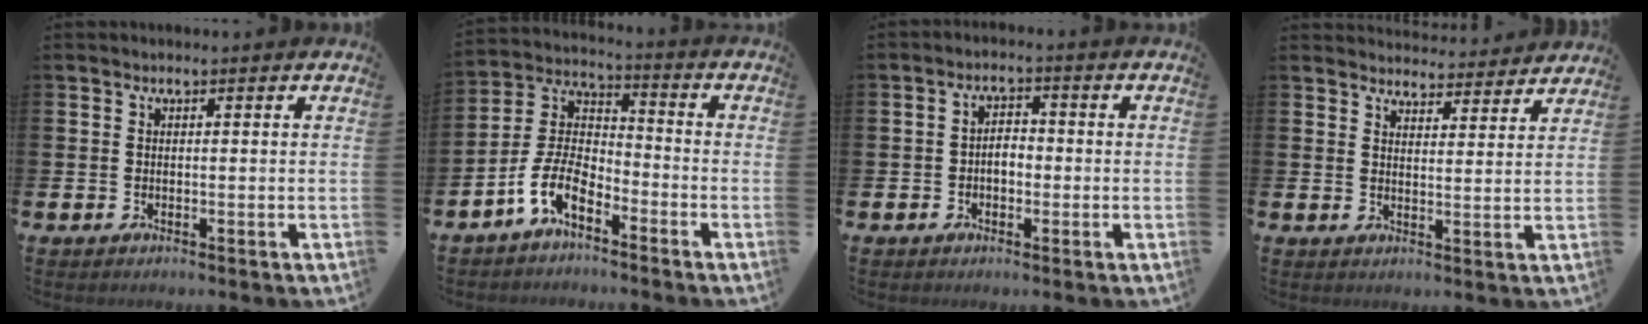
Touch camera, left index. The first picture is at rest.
{"total": 7.4, "force": [-5.2, 3.0, 4.2], "torque": [-0.117, -0.007, -0.109]}
{"total": 2.6, "force": [-0.7, 1.7, 1.9], "torque": [-0.027, 0.004, -0.019]}
{"total": 4.0, "force": [4.0, 0.5, -0.2], "torque": [0.001, -0.031, 0.069]}